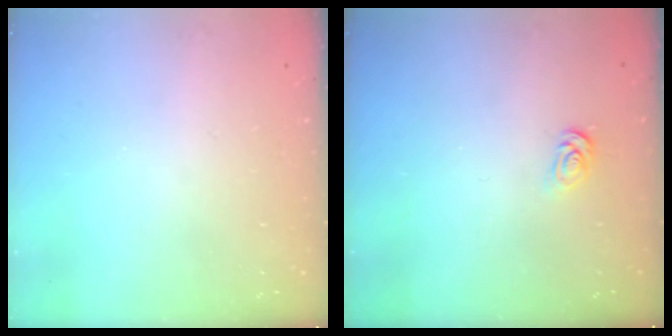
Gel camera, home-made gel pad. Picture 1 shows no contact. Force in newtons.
{"total": 2.6, "press": 2.6, "slide": 0.4}